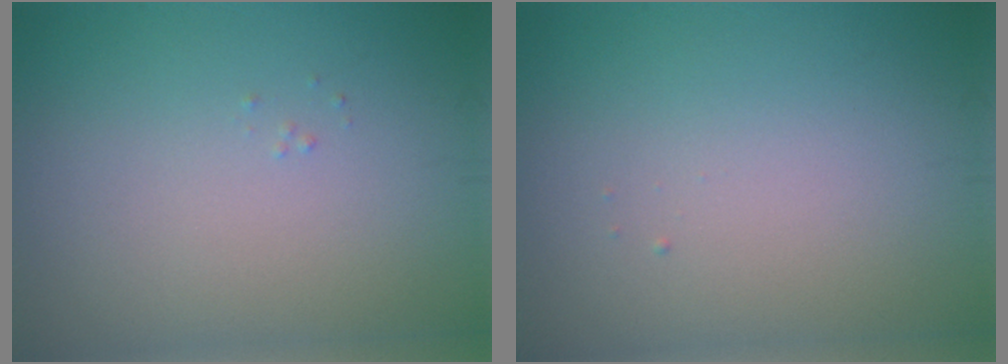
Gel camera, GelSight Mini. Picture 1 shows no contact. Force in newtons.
{"total": 0.0}